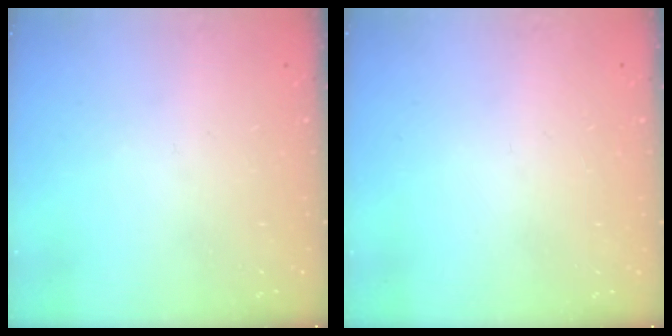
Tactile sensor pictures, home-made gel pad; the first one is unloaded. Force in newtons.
{"total": 0.0}